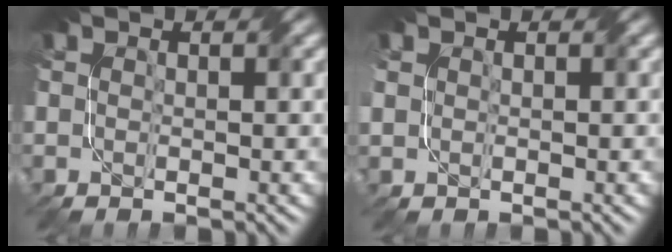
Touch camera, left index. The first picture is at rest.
{"total": 0.7, "force": [0.5, 0.4, -0.4], "torque": [0.009, 0.005, 0.008]}